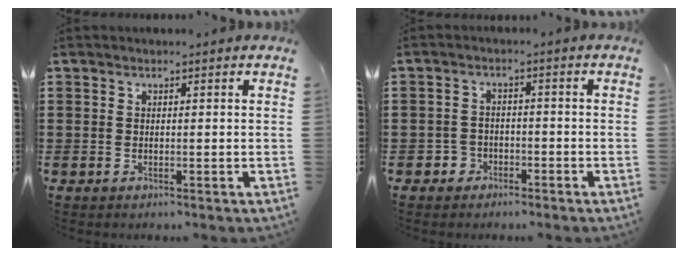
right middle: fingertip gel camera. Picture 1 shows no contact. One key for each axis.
{"total": 2.2, "fx": -1.8, "fy": 1.3, "fz": 0.0, "tx": -0.009, "ty": 0.003, "tz": -0.041}